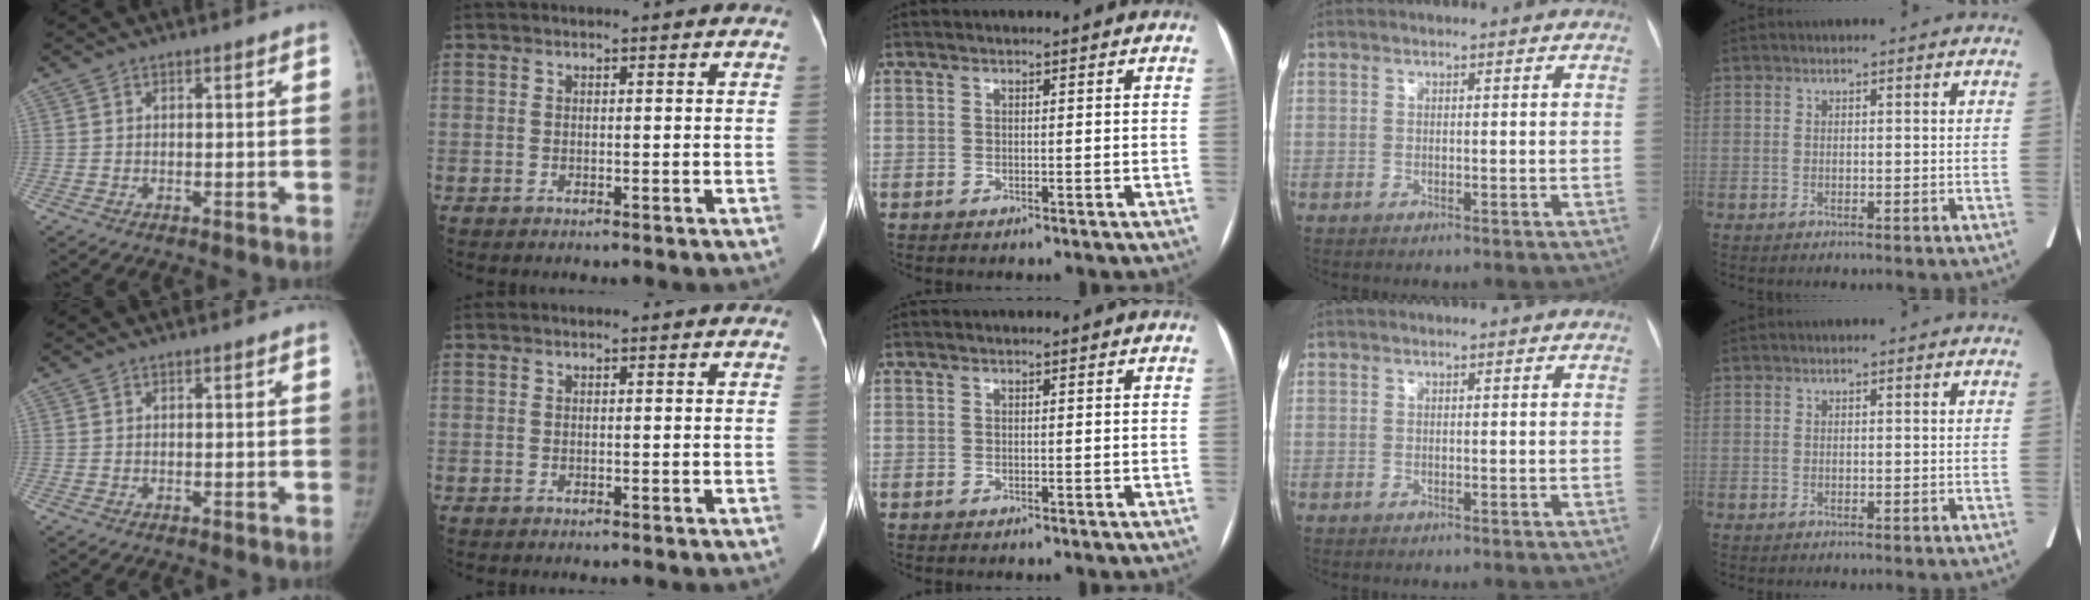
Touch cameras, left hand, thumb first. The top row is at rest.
{}